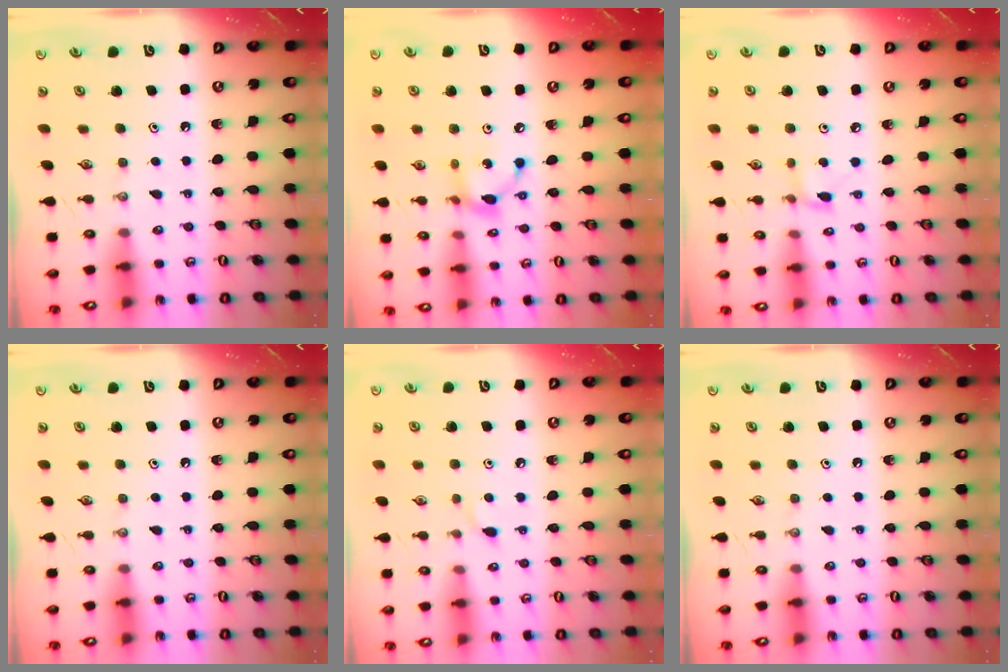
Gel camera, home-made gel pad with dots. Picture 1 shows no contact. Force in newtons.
{"total": 8.2, "press": 8.2, "slide": 0.5}
{"total": 2.8, "press": 2.8, "slide": 0.3}
{"total": 0.0}
{"total": 3.7, "press": 3.6, "slide": 0.5}
{"total": 0.0}